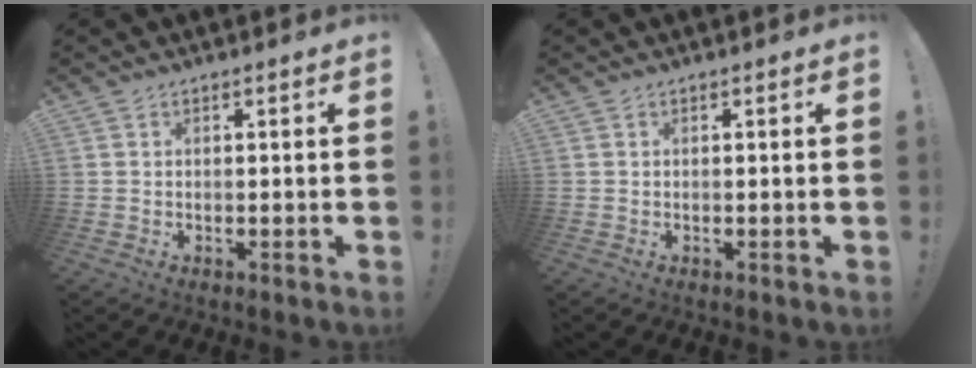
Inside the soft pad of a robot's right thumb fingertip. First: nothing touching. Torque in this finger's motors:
{"motor_torque": [-0.06, -0.06, 0.00, 0.00, 0.00]}